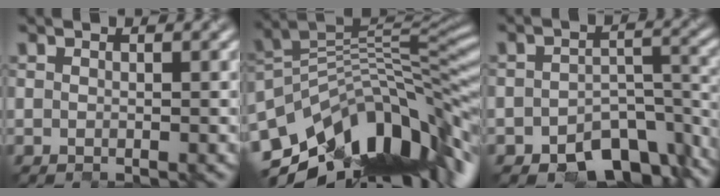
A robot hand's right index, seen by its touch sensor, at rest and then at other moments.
{"total": 12.1, "force": [-6.4, 5.9, 8.4], "torque": [-0.168, 0.005, -0.101]}
{"total": 8.4, "force": [-6.3, 3.9, 4.1], "torque": [-0.055, -0.023, -0.086]}